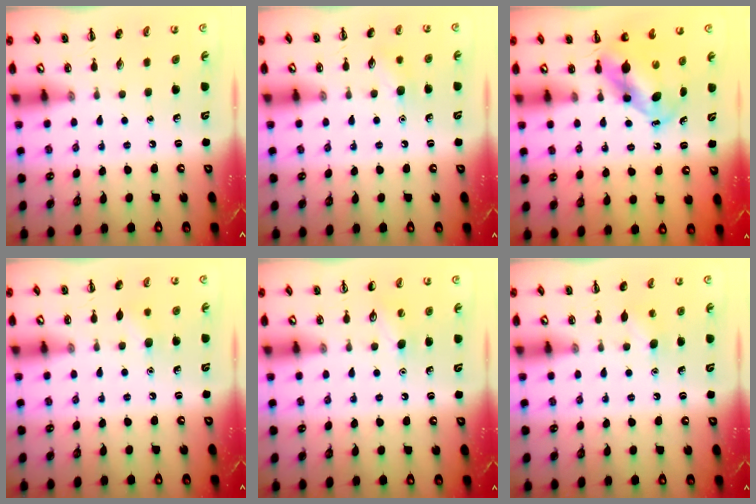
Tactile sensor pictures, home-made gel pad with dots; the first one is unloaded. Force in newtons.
{"total": 8.2, "press": 7.9, "slide": 2.0}
{"total": 5.3, "press": 5.1, "slide": 1.4}
{"total": 5.8, "press": 5.6, "slide": 1.8}
{"total": 5.8, "press": 5.6, "slide": 1.6}
{"total": 3.9, "press": 3.7, "slide": 1.1}